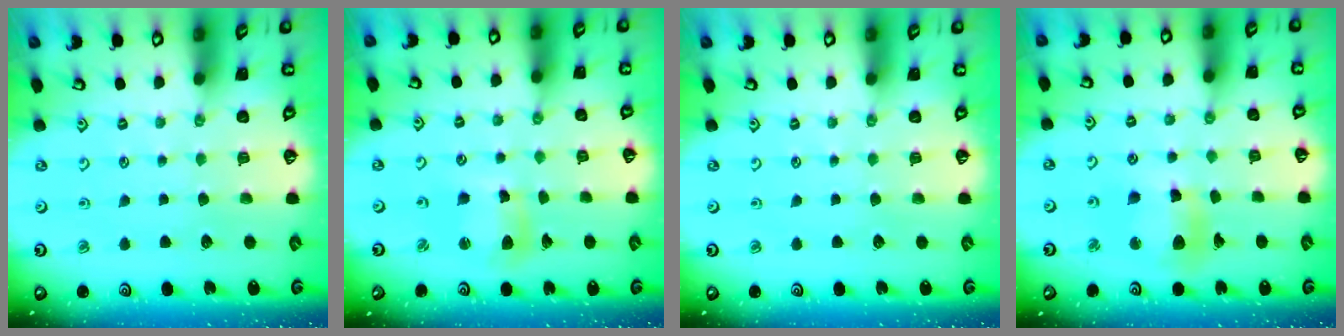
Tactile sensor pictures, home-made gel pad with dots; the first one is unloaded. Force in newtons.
{"total": 8.9, "press": 8.7, "slide": 1.4}
{"total": 0.0}
{"total": 9.4, "press": 9.3, "slide": 0.9}